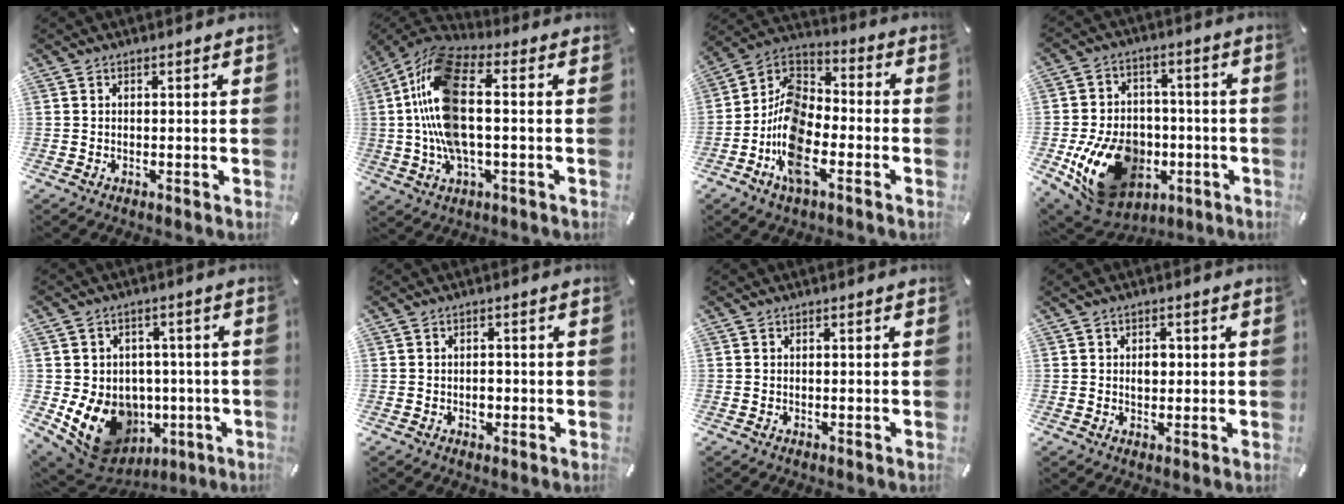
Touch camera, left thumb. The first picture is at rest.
{"total": 17.9, "force": [0.6, 8.3, 15.9], "torque": [-0.340, -0.005, 0.006]}
{"total": 14.1, "force": [-7.0, 7.6, 9.6], "torque": [-0.214, 0.017, -0.138]}
{"total": 19.2, "force": [-5.9, 14.4, 11.4], "torque": [-0.214, 0.026, -0.084]}
{"total": 13.9, "force": [-3.5, 11.5, 6.8], "torque": [-0.135, -0.004, -0.050]}
{"total": 2.1, "force": [-0.3, 1.6, 1.4], "torque": [-0.018, 0.000, -0.009]}
{"total": 0.0}
{"total": 1.9, "force": [0.2, 1.3, 1.5], "torque": [-0.023, 0.001, 0.000]}